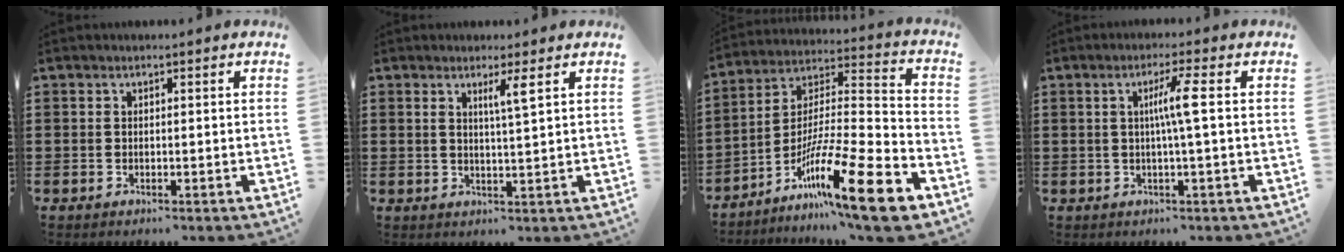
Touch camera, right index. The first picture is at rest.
{"total": 2.6, "force": [1.4, -0.3, 2.2], "torque": [-0.038, -0.010, 0.019]}
{"total": 17.9, "force": [-11.3, 1.9, 13.7], "torque": [-0.232, 0.027, -0.194]}
{"total": 4.3, "force": [0.3, -0.4, 4.3], "torque": [-0.082, -0.004, -0.002]}